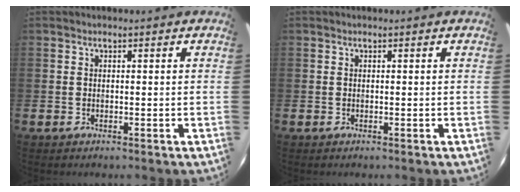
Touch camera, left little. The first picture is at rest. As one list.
[{"total": 0.0}]